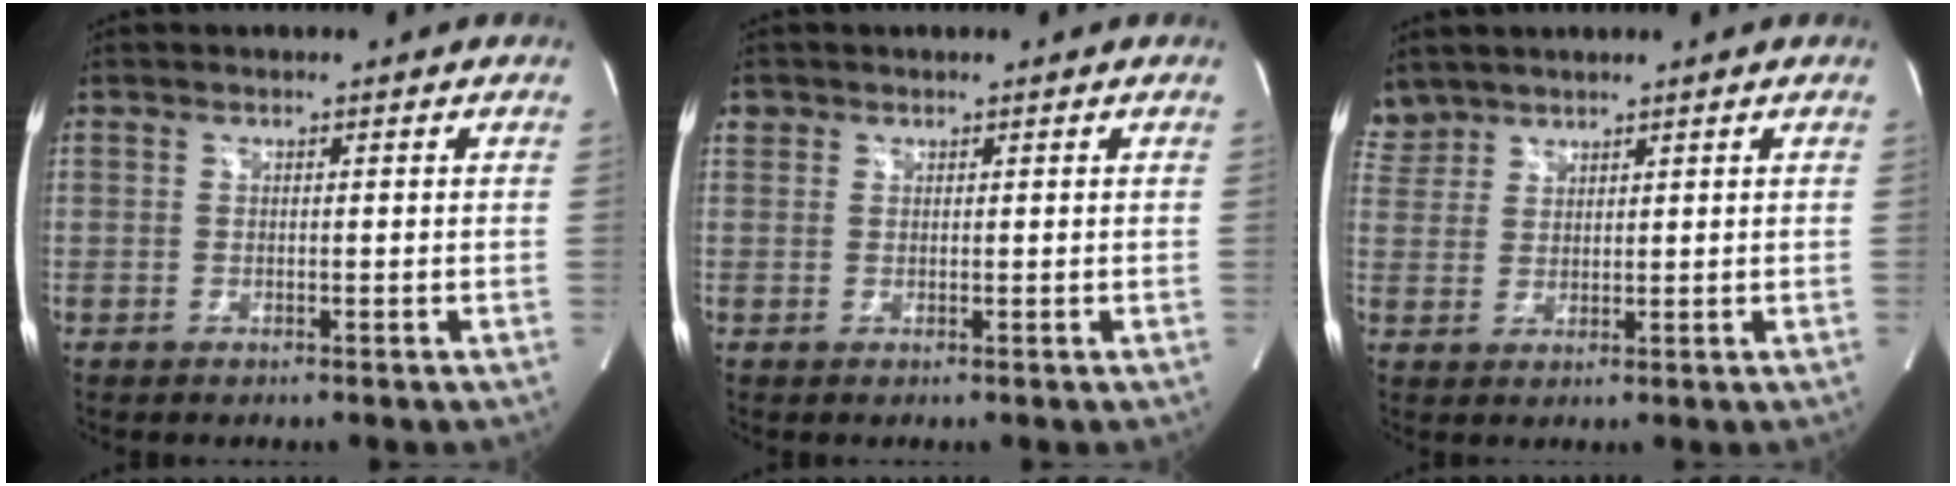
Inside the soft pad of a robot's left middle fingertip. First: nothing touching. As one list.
[{"total": 1.1, "force": [0.7, 0.9, 0.1], "torque": [0.008, 0.007, 0.009]}, {"total": 3.7, "force": [3.4, 1.5, -0.3], "torque": [0.006, 0.013, 0.074]}]